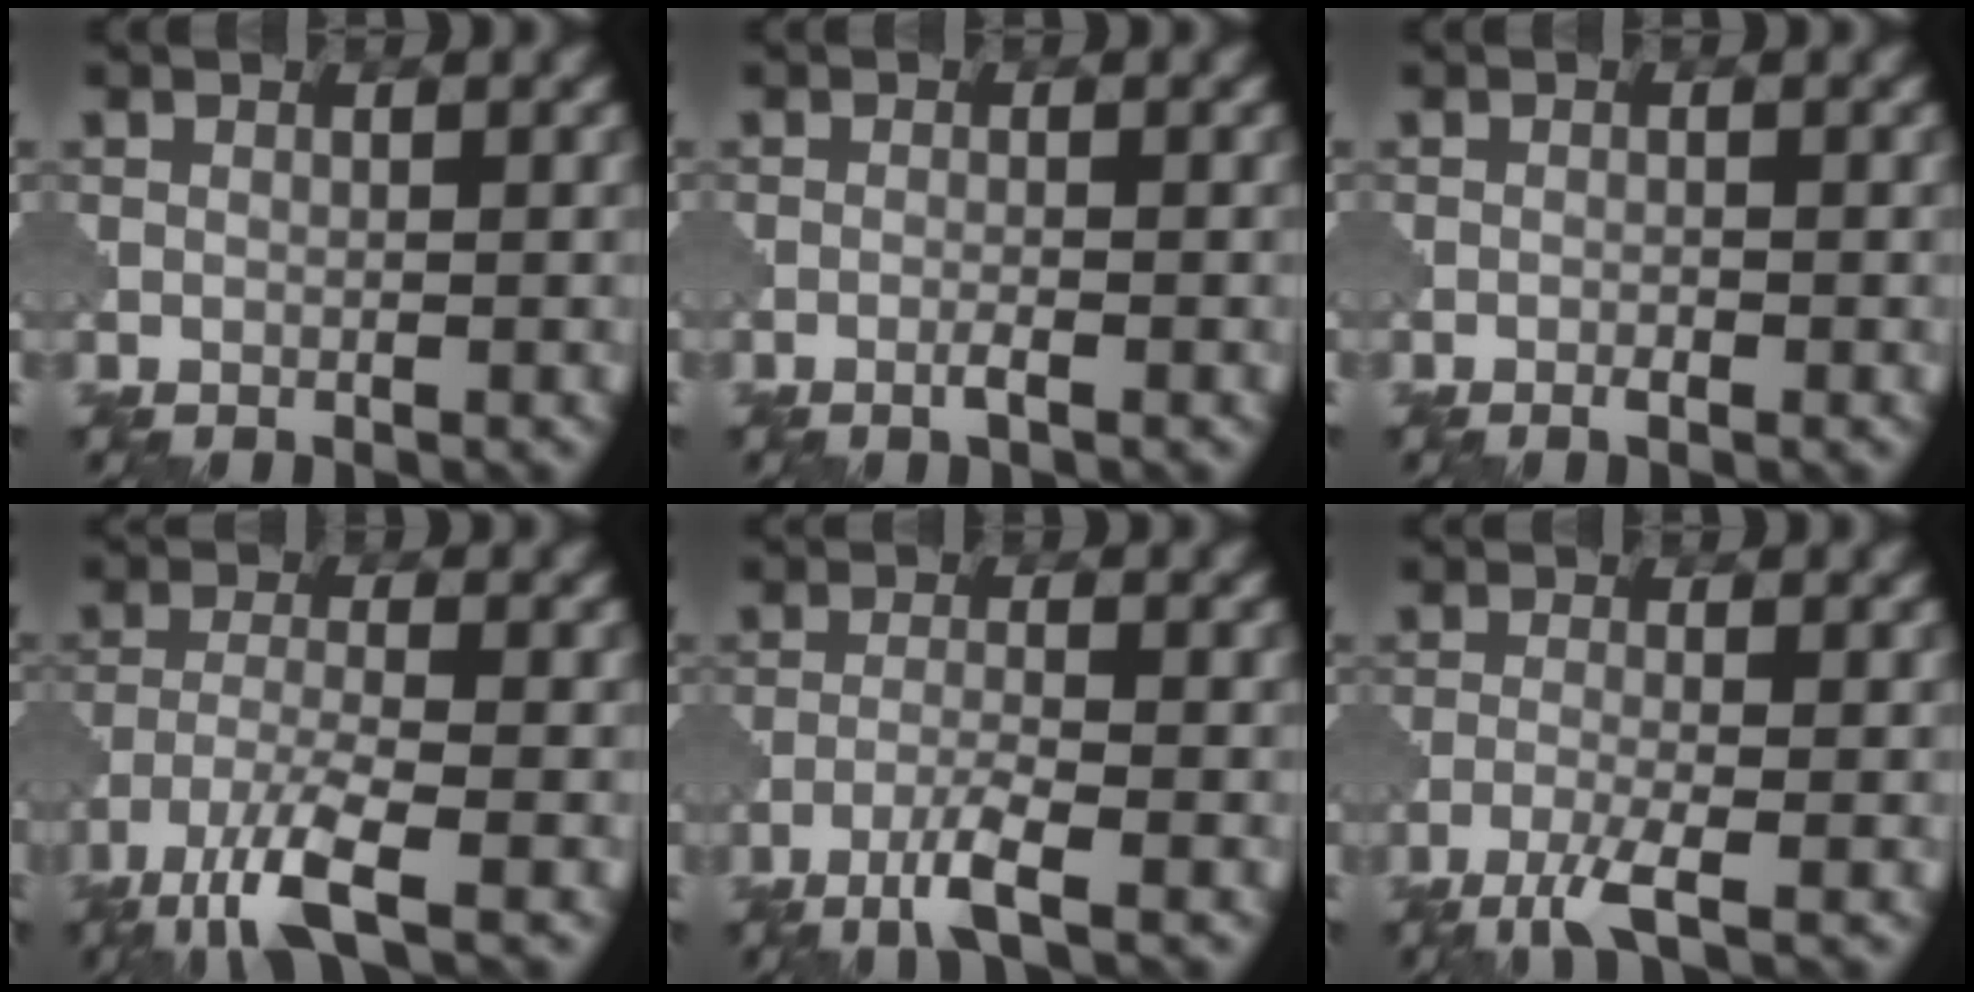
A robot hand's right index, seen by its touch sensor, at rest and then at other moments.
{"total": 1.0, "force": [-0.6, 0.0, 0.8], "torque": [-0.016, 0.001, -0.014]}
{"total": 0.7, "force": [-0.5, 0.1, 0.5], "torque": [-0.010, 0.000, -0.010]}
{"total": 6.3, "force": [-4.3, 1.3, 4.5], "torque": [-0.093, -0.009, -0.090]}
{"total": 3.4, "force": [-2.1, 0.2, 2.6], "torque": [-0.051, 0.004, -0.051]}
{"total": 3.4, "force": [-2.2, 0.5, 2.5], "torque": [-0.051, -0.001, -0.056]}